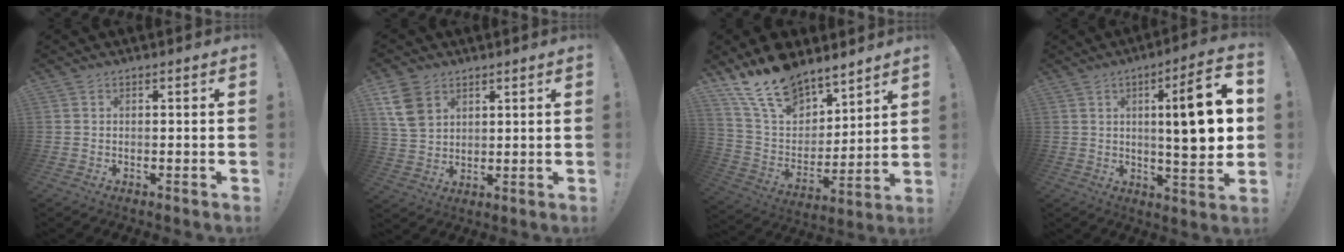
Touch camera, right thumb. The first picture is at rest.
{"total": 10.3, "force": [5.2, 7.5, 4.7], "torque": [-0.091, -0.012, 0.107]}
{"total": 17.7, "force": [14.4, 7.9, 6.7], "torque": [-0.149, -0.097, 0.272]}
{"total": 16.5, "force": [2.5, 3.2, 16.0], "torque": [-0.222, -0.011, 0.024]}